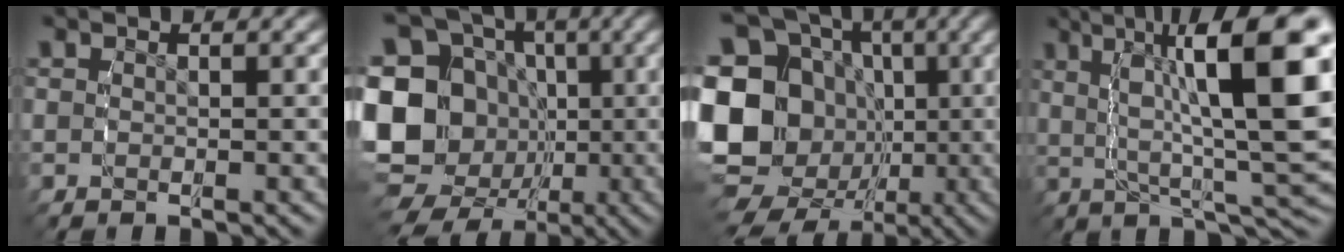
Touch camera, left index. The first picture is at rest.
{"total": 18.1, "force": [-2.2, 15.7, 8.9], "torque": [-0.198, -0.064, -0.025]}
{"total": 20.2, "force": [-2.1, 17.5, 10.0], "torque": [-0.227, -0.063, -0.028]}
{"total": 12.3, "force": [2.5, 3.3, 11.6], "torque": [-0.146, 0.010, 0.041]}